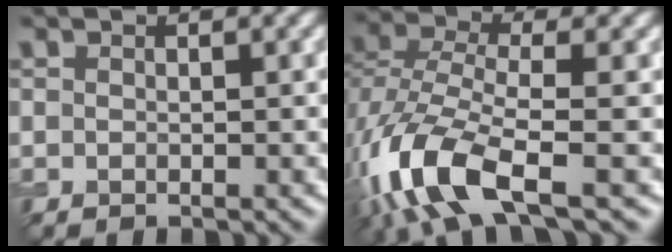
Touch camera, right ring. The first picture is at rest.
{"total": 9.8, "force": [-4.5, 4.0, 7.8], "torque": [-0.183, -0.006, -0.100]}